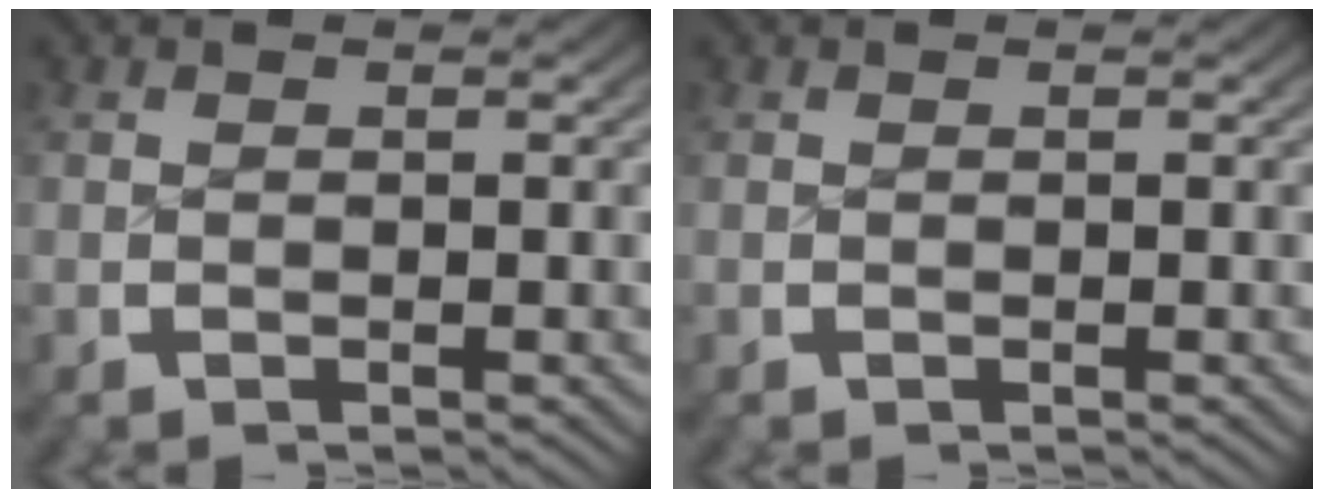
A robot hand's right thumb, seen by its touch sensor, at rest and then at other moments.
{"total": 0.0}